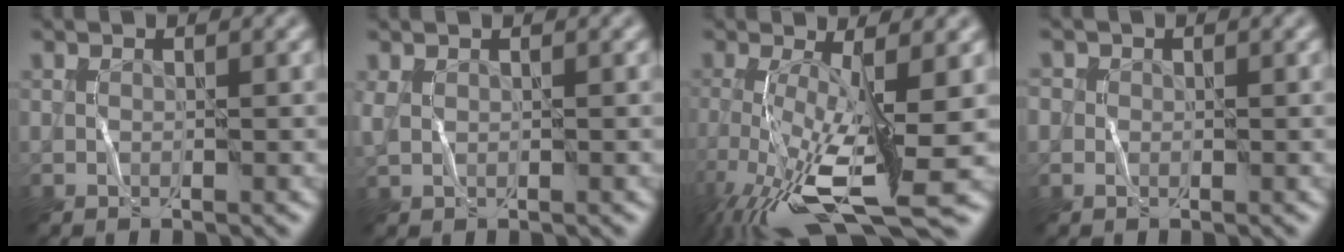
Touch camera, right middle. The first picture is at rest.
{"total": 0.5, "force": [0.5, 0.2, 0.1], "torque": [-0.005, 0.002, 0.012]}
{"total": 11.2, "force": [-3.7, 3.5, 10.0], "torque": [-0.195, -0.022, -0.059]}
{"total": 1.1, "force": [0.5, 1.0, 0.0], "torque": [0.007, 0.002, -0.003]}